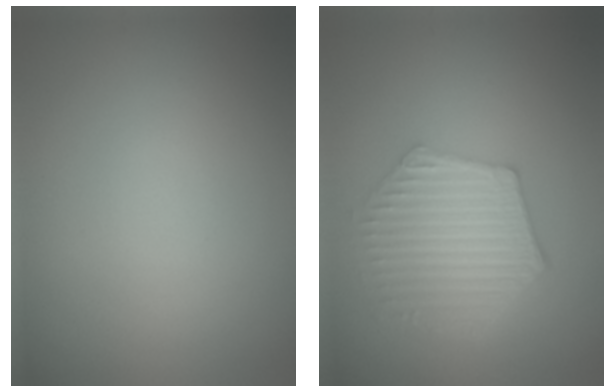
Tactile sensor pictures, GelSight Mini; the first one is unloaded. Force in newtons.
{"total": 6.0, "press": 4.4, "slide": 4.0}